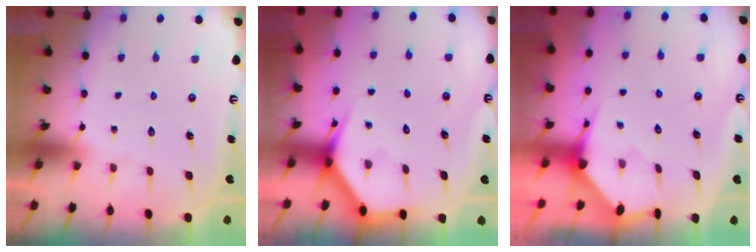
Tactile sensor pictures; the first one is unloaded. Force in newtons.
{"total": 3.5, "press": 3.5, "slide": 0.3}
{"total": 3.2, "press": 3.2, "slide": 0.3}